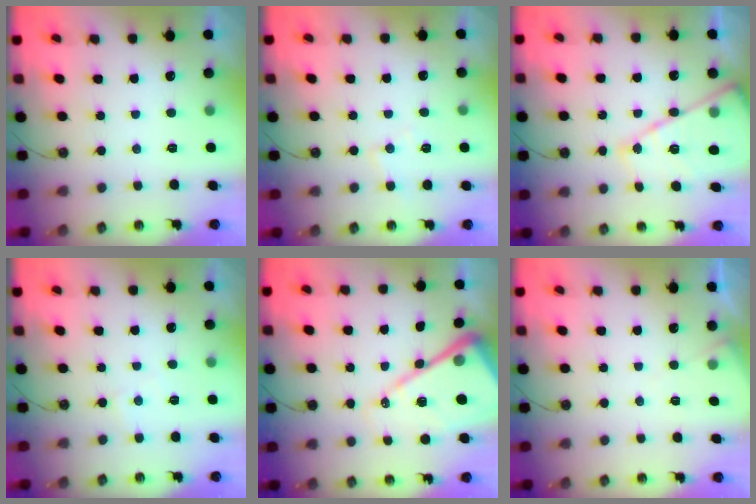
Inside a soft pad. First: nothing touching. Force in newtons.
{"total": 4.6, "press": 4.5, "slide": 0.8}
{"total": 17.0, "press": 17.0, "slide": 1.5}
{"total": 3.6, "press": 3.6, "slide": 0.6}
{"total": 17.9, "press": 17.8, "slide": 1.8}
{"total": 4.4, "press": 4.4, "slide": 0.6}